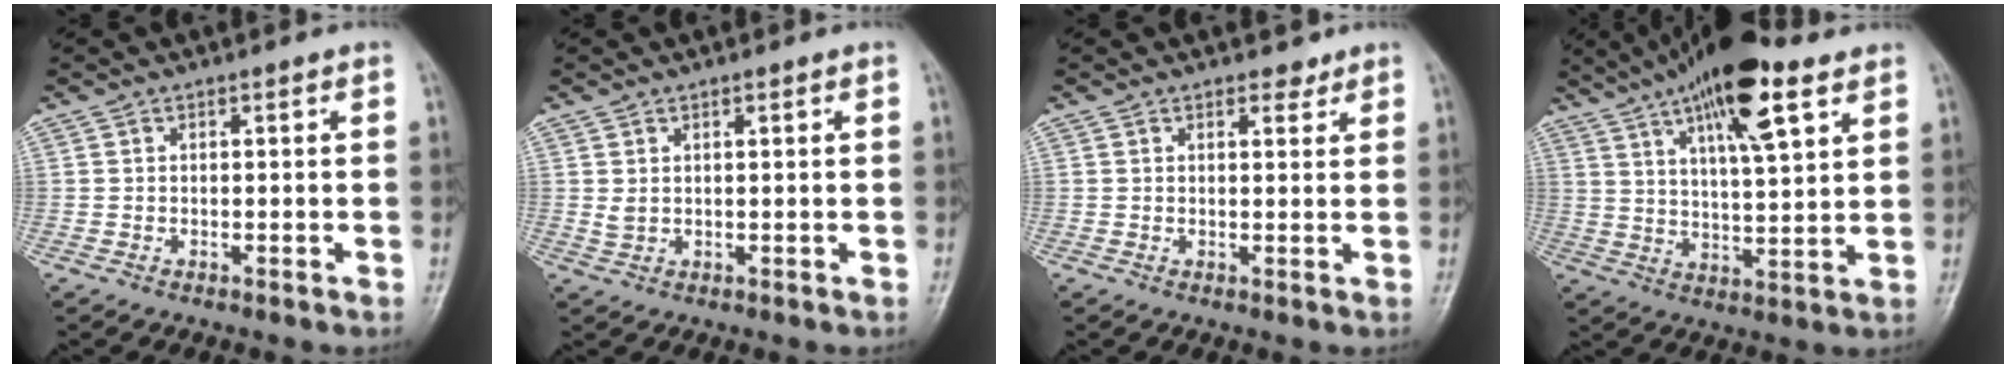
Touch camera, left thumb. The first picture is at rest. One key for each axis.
{"total": 2.0, "fx": 0.8, "fy": 1.1, "fz": 1.5, "tx": -0.027, "ty": 0.001, "tz": 0.022}
{"total": 2.1, "fx": 1.6, "fy": 1.1, "fz": 0.8, "tx": 0.001, "ty": -0.009, "tz": 0.019}
{"total": 16.6, "fx": 9.3, "fy": 4.8, "fz": 12.9, "tx": -0.198, "ty": -0.021, "tz": 0.153}